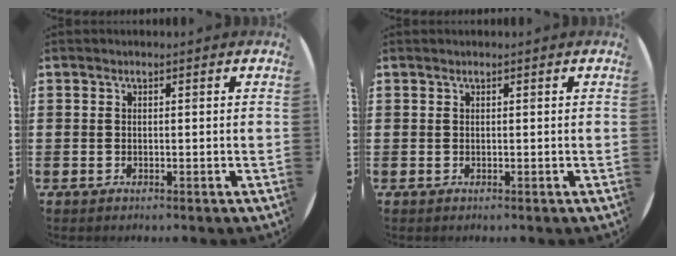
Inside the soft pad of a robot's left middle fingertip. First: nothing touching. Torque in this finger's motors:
{"motor_torque": [0.70, -0.87, 0.07, -0.01]}